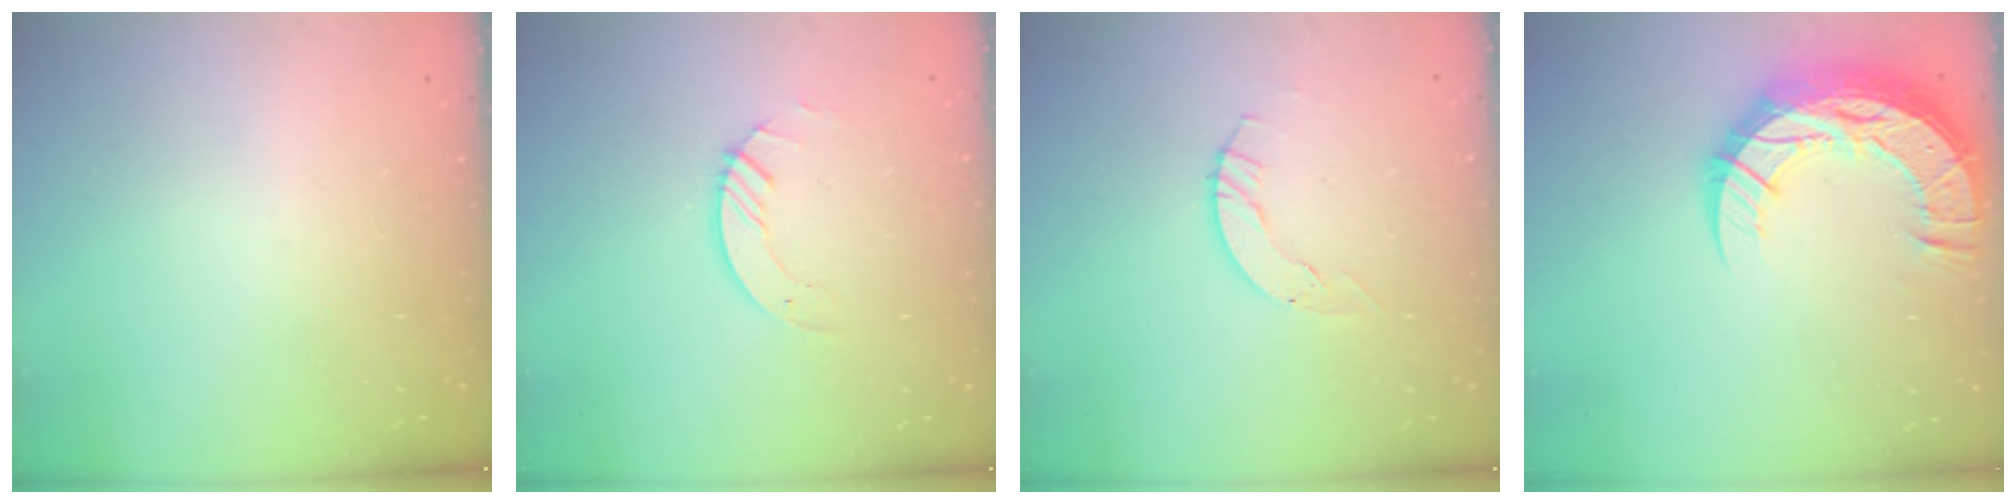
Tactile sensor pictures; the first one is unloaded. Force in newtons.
{"total": 2.6, "press": 2.6, "slide": 0.3}
{"total": 4.0, "press": 4.0, "slide": 0.4}
{"total": 19.2, "press": 19.1, "slide": 1.4}